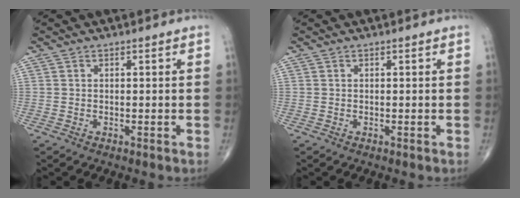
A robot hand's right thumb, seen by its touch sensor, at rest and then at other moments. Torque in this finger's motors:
{"motor_torque": [-0.03, -0.03, 0.03, 0.06, 0.00]}